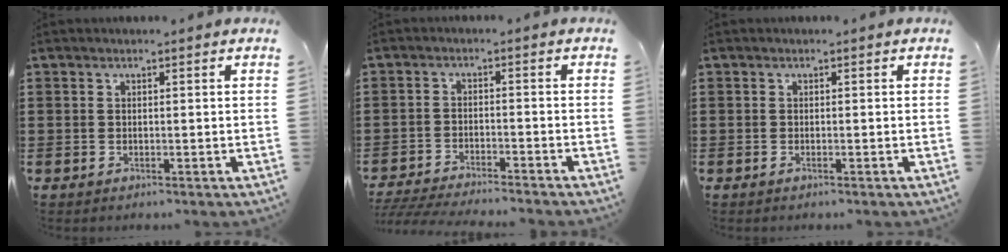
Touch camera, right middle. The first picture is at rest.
{"total": 3.9, "force": [-3.8, -0.2, 0.7], "torque": [-0.026, -0.010, -0.083]}
{"total": 0.0}